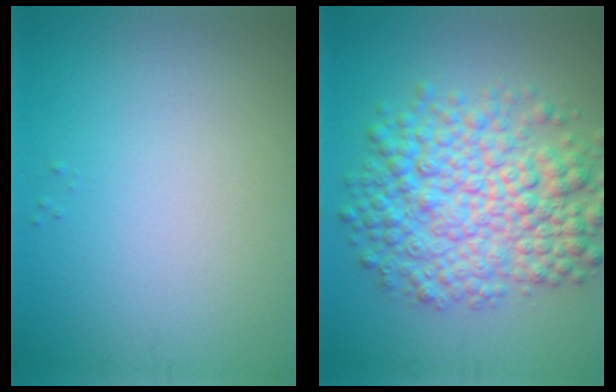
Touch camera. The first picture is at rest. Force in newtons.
{"total": 9.1, "press": 9.1, "slide": 0.1}